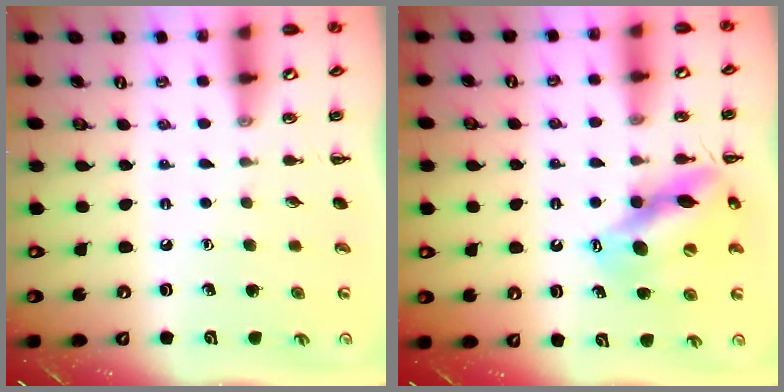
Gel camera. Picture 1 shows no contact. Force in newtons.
{"total": 12.8, "press": 12.2, "slide": 3.8}